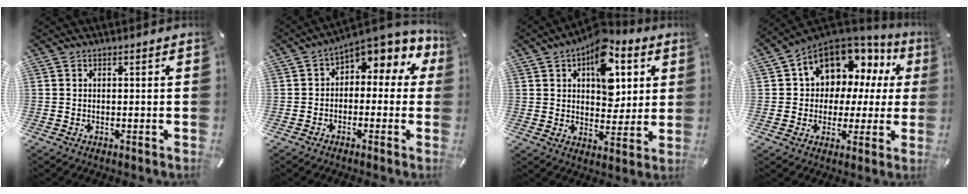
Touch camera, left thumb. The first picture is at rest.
{"total": 4.3, "force": [1.8, 3.0, 2.5], "torque": [-0.051, -0.017, 0.031]}
{"total": 13.7, "force": [5.9, 8.6, 8.9], "torque": [-0.113, -0.027, 0.100]}
{"total": 11.4, "force": [6.4, 8.6, 3.9], "torque": [-0.072, -0.053, 0.121]}